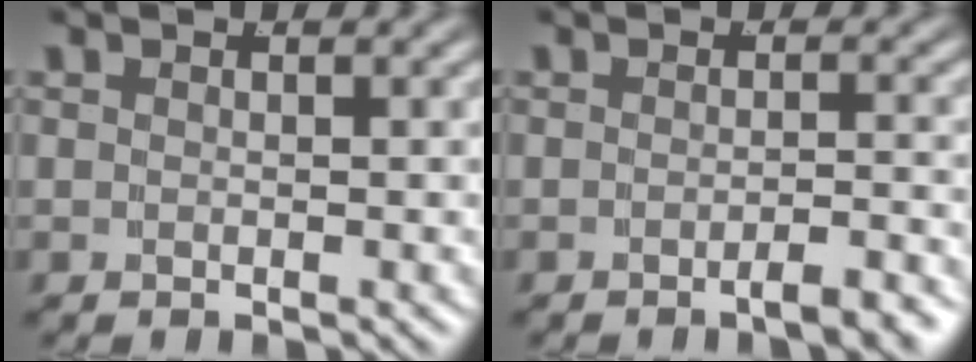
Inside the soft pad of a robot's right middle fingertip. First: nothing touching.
{"total": 2.3, "force": [-1.9, 0.0, 1.2], "torque": [-0.010, 0.007, -0.036]}